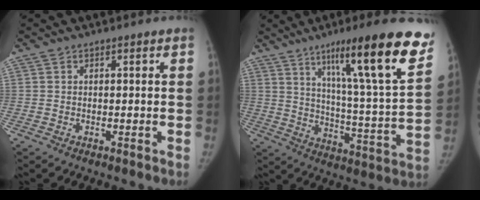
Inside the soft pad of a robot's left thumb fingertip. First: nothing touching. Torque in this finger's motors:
{"motor_torque": [1.72, -1.06, 1.46, -1.36, 0.40]}